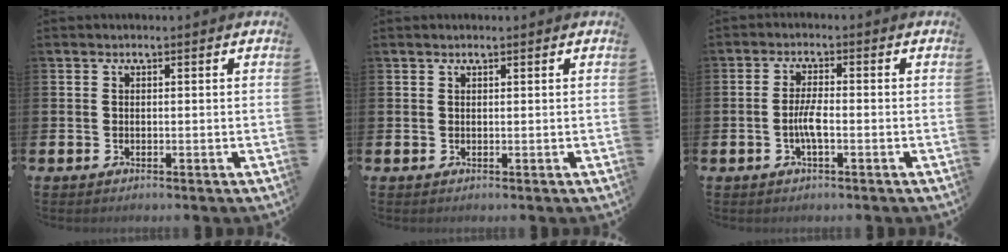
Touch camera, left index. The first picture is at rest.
{"total": 0.6, "force": [0.6, 0.1, 0.1], "torque": [-0.001, 0.001, 0.010]}
{"total": 2.9, "force": [-0.8, 0.7, 2.7], "torque": [-0.063, 0.003, -0.016]}